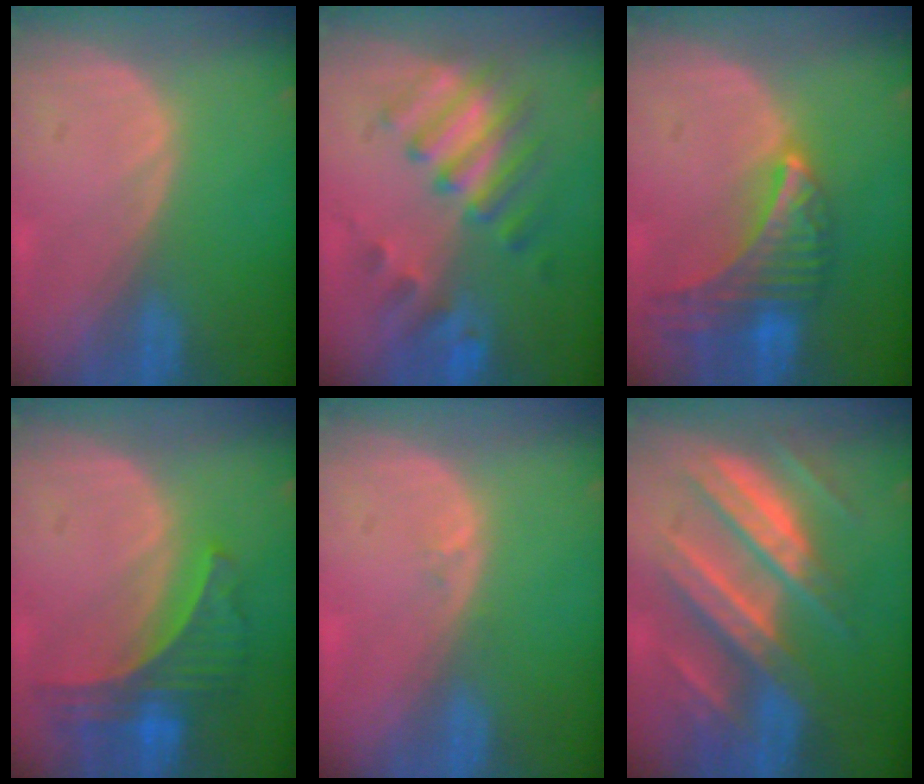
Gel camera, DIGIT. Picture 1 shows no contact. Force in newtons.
{"total": 7.9, "press": 7.6, "slide": 2.1}
{"total": 9.2, "press": 8.1, "slide": 4.3}
{"total": 7.8, "press": 6.8, "slide": 3.8}
{"total": 0.6, "press": 0.5, "slide": 0.4}
{"total": 11.4, "press": 11.3, "slide": 1.0}